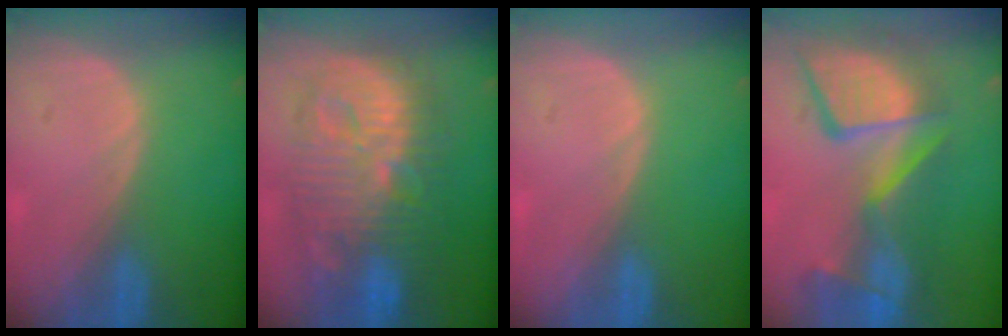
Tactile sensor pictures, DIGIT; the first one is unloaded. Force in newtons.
{"total": 13.1, "press": 13.1, "slide": 1.3}
{"total": 0.0}
{"total": 13.4, "press": 11.3, "slide": 7.3}